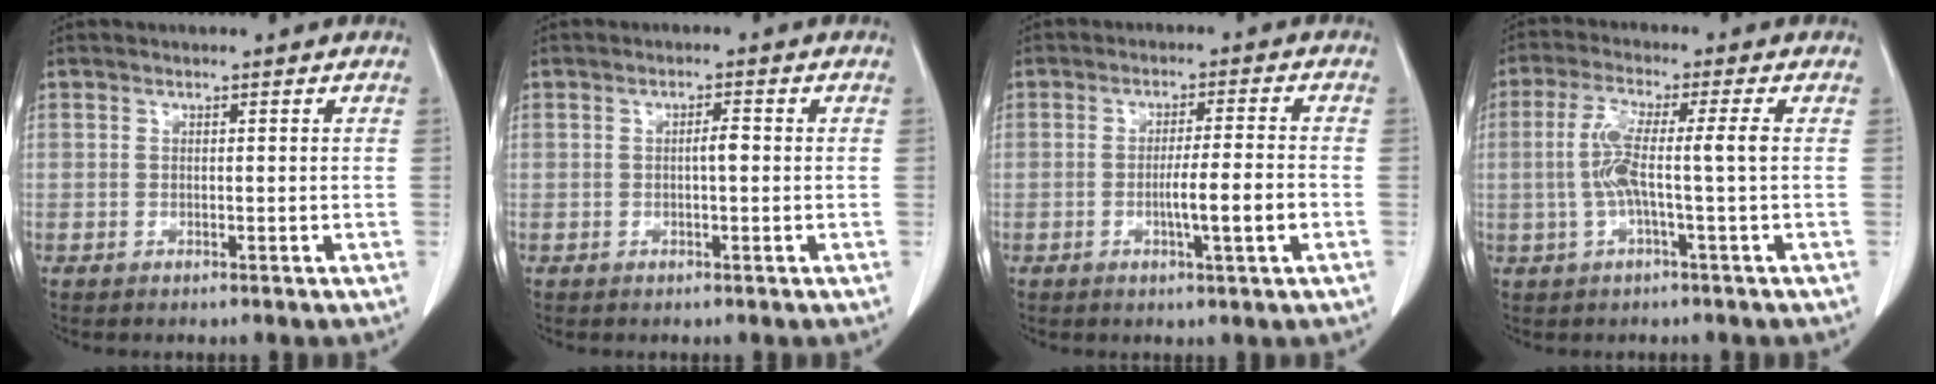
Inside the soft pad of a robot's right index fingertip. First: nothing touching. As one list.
[{"total": 1.7, "force": [-0.1, 0.3, 1.7], "torque": [-0.028, 0.004, -0.001]}, {"total": 6.0, "force": [-1.7, -0.2, 5.7], "torque": [-0.091, -0.004, -0.026]}, {"total": 6.4, "force": [-0.4, -0.1, 6.4], "torque": [-0.134, 0.013, -0.008]}]